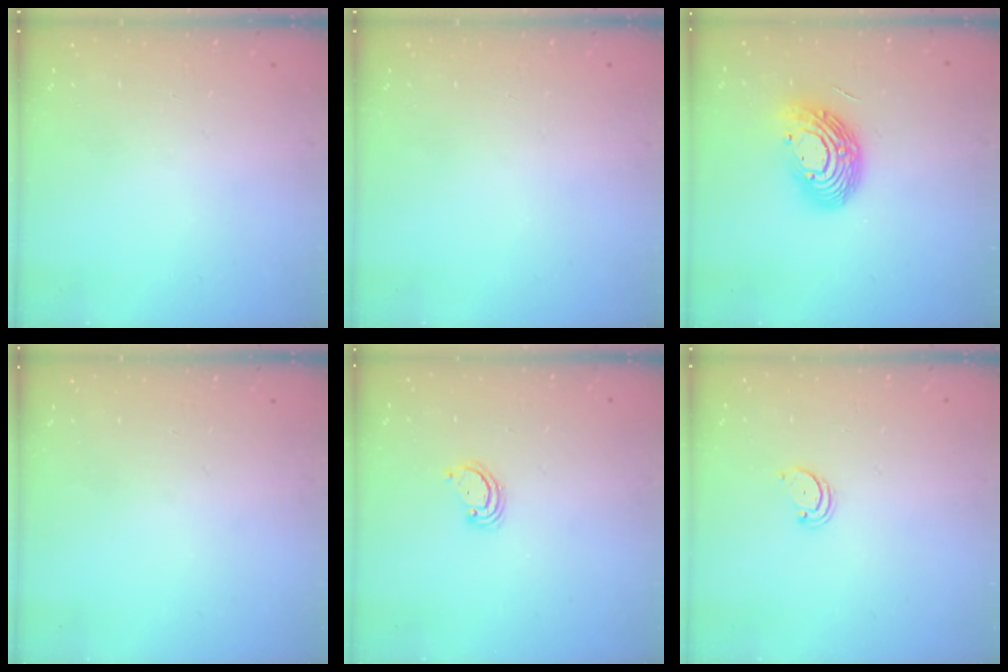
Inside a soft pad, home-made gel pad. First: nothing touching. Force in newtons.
{"total": 0.0}
{"total": 14.2, "press": 14.2, "slide": 1.1}
{"total": 0.0}
{"total": 2.6, "press": 2.6, "slide": 0.2}
{"total": 2.0, "press": 2.0, "slide": 0.2}